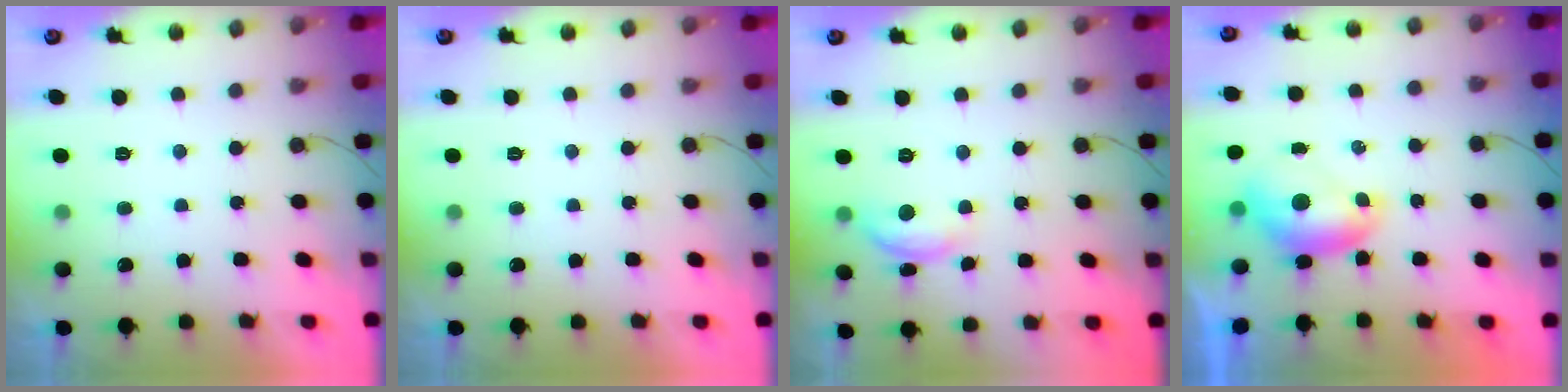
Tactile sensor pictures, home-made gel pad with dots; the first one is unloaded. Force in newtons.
{"total": 0.0}
{"total": 9.3, "press": 9.3, "slide": 0.5}
{"total": 6.5, "press": 6.5, "slide": 0.7}